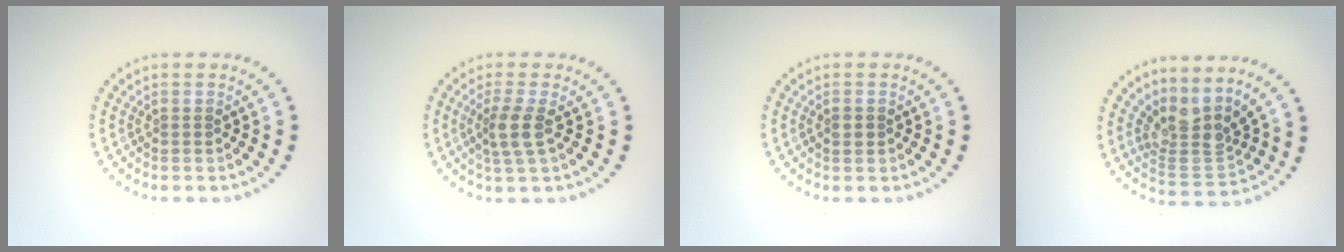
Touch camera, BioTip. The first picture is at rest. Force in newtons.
{"total": 2.5, "press": 2.0, "slide": 1.5}
{"total": 1.3, "press": 1.3, "slide": 0.1}
{"total": 3.7, "press": 2.5, "slide": 2.7}